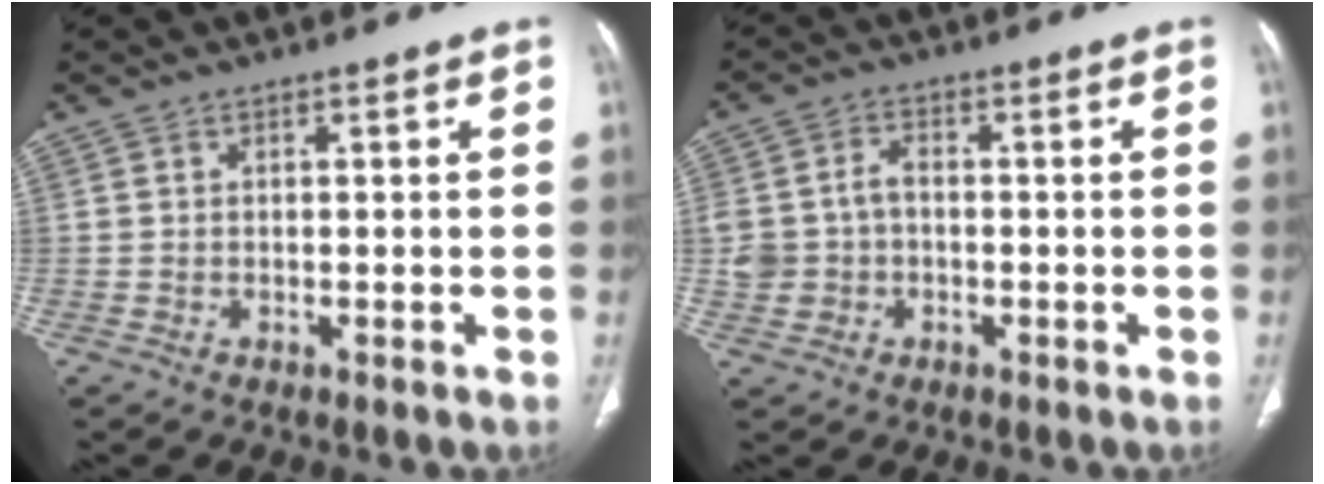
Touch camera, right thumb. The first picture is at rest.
{"total": 6.1, "force": [-0.6, 5.1, 3.4], "torque": [-0.058, 0.024, -0.009]}